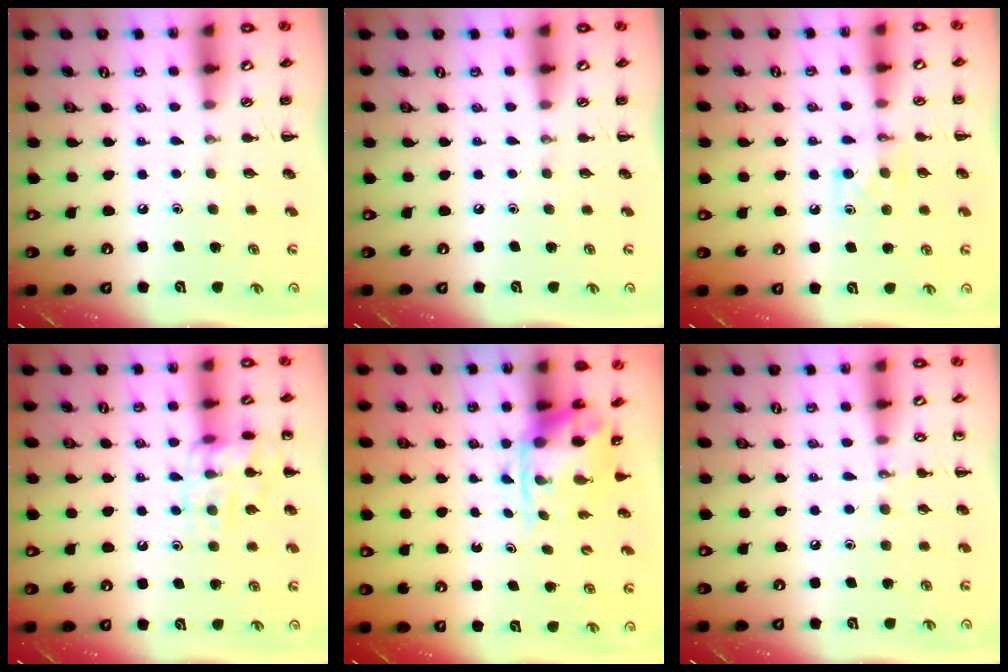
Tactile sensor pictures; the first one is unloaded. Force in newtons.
{"total": 0.0}
{"total": 5.1, "press": 4.9, "slide": 1.4}
{"total": 12.8, "press": 12.8, "slide": 0.3}
{"total": 3.8, "press": 3.7, "slide": 0.8}
{"total": 5.5, "press": 5.3, "slide": 1.5}